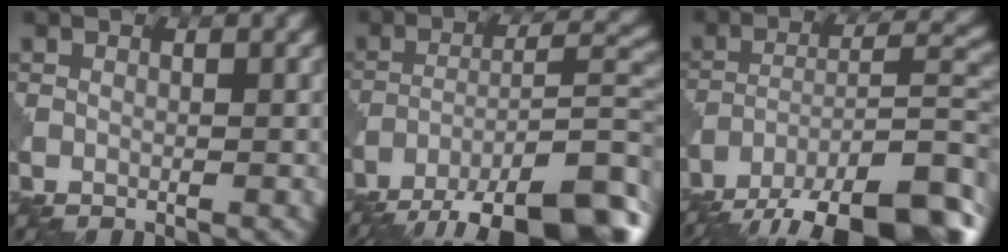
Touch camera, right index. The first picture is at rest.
{"total": 15.0, "force": [-10.6, 5.3, 9.1], "torque": [-0.142, -0.008, -0.143]}
{"total": 16.3, "force": [-11.8, 6.4, 9.2], "torque": [-0.141, -0.012, -0.158]}